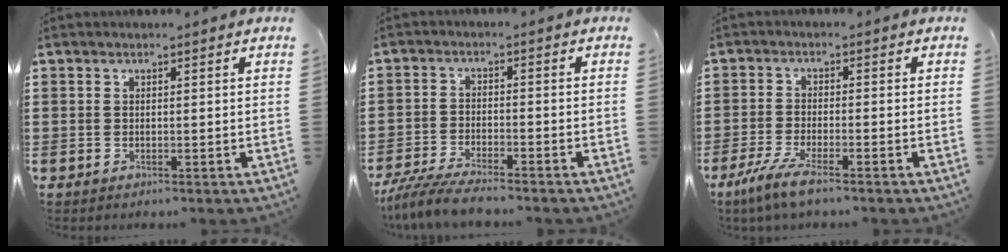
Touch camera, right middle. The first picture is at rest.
{"total": 5.6, "force": [-5.1, 0.4, 2.0], "torque": [-0.054, -0.011, -0.102]}
{"total": 4.9, "force": [-3.8, 0.3, 3.2], "torque": [-0.082, -0.020, -0.075]}